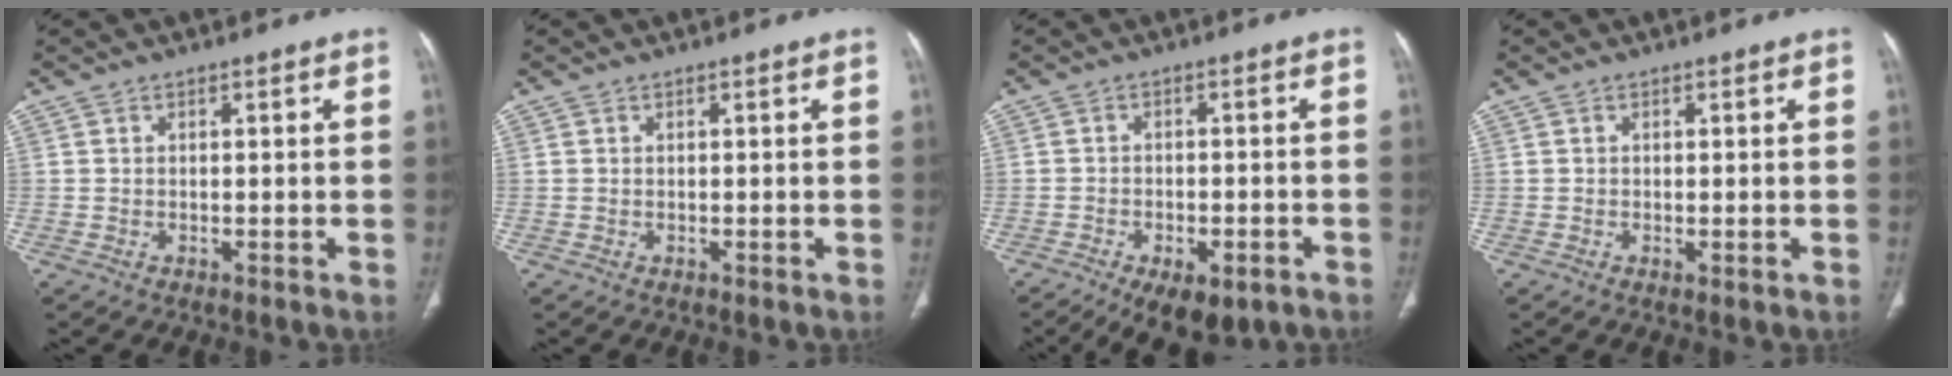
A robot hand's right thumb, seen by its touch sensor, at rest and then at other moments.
{"total": 0.0}
{"total": 11.4, "force": [-6.9, 5.6, 7.1], "torque": [-0.102, 0.016, -0.096]}
{"total": 0.8, "force": [-0.2, 0.3, 0.7], "torque": [-0.015, -0.004, -0.002]}